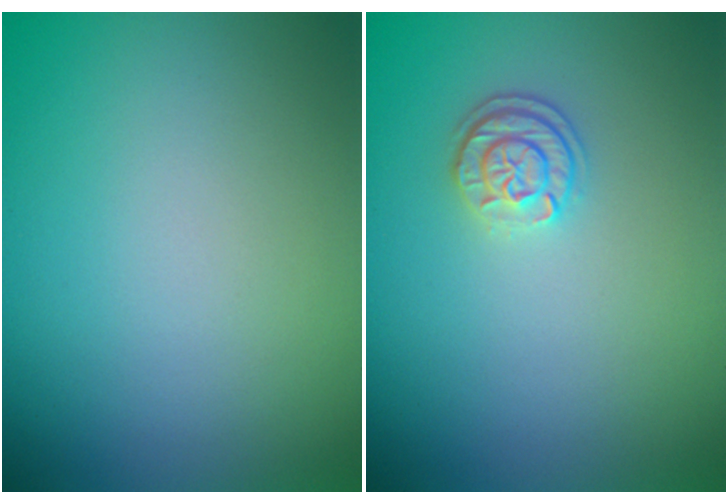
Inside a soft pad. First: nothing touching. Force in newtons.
{"total": 1.8, "press": 1.5, "slide": 0.9}